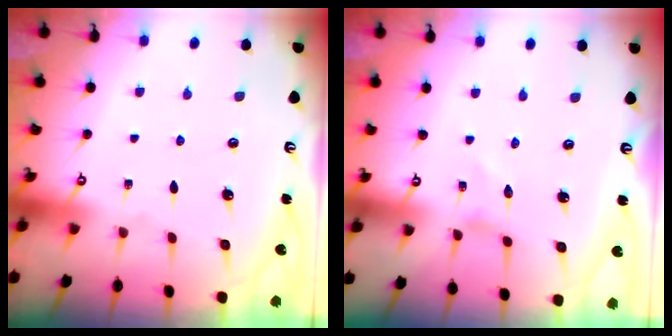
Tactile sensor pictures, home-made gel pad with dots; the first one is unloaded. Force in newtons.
{"total": 0.0}